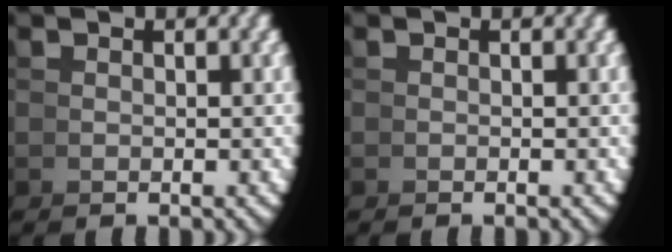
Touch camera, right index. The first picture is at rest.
{"total": 0.0}